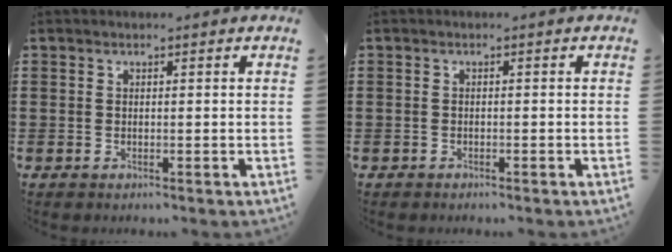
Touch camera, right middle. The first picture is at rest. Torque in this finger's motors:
{"motor_torque": [-0.45, 0.57, -0.02, -0.01]}